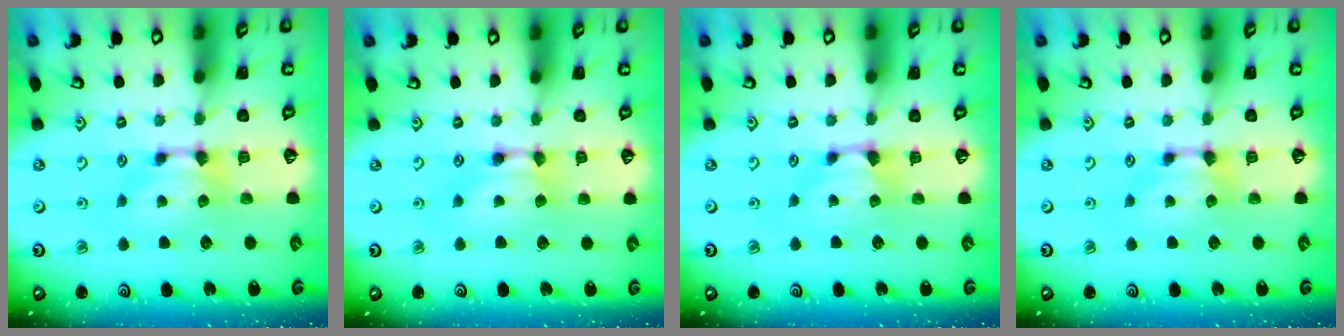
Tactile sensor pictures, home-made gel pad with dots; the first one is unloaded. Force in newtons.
{"total": 1.6, "press": 1.6, "slide": 0.2}
{"total": 0.8, "press": 0.2, "slide": 0.8}
{"total": 0.0}